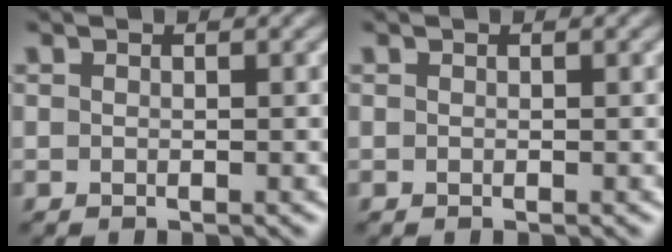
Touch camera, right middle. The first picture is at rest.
{"total": 0.0}